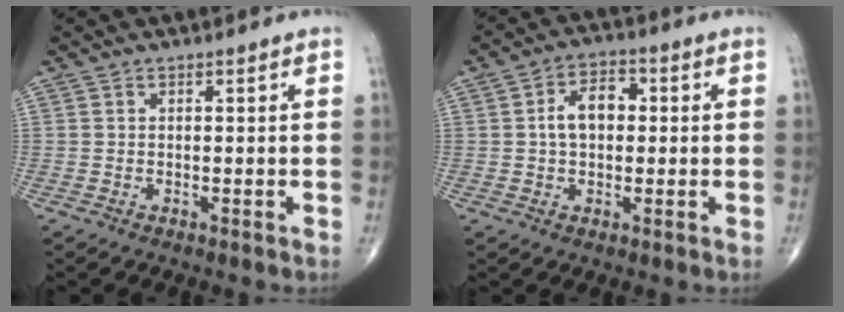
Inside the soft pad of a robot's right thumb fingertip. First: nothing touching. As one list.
[{"total": 7.0, "force": [0.6, 4.6, 5.3], "torque": [-0.080, 0.019, 0.003]}]